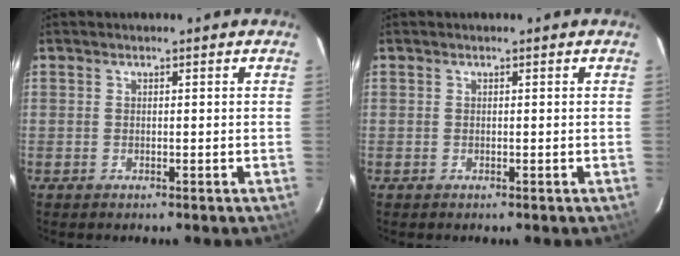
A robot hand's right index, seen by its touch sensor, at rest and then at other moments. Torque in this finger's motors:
{"motor_torque": [-0.01, -0.01, 0.01, 0.01]}